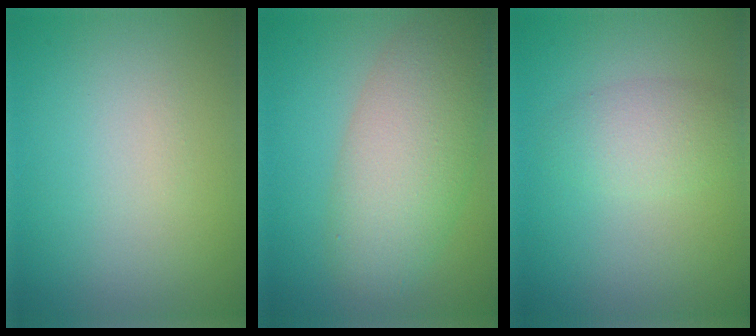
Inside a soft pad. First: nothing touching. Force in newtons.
{"total": 7.0, "press": 7.0, "slide": 0.4}
{"total": 2.8, "press": 2.8, "slide": 0.2}